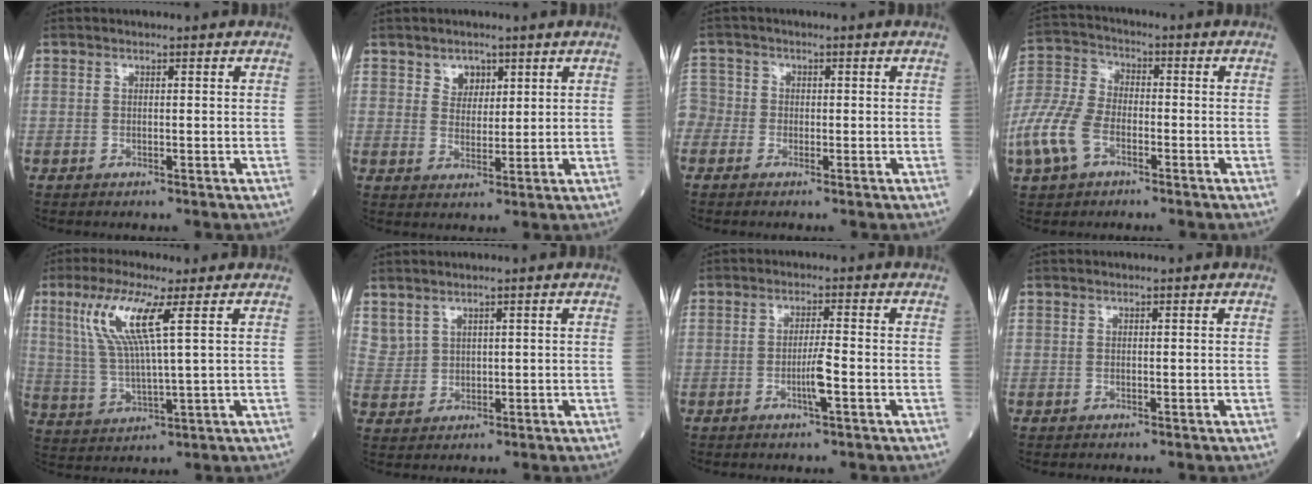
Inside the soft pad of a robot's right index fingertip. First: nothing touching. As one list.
[{"total": 3.2, "force": [1.9, 2.3, 1.2], "torque": [-0.016, 0.001, 0.033]}, {"total": 3.8, "force": [-1.4, 3.4, 0.7], "torque": [-0.019, 0.010, -0.037]}, {"total": 10.2, "force": [-4.4, 5.9, 7.1], "torque": [-0.190, 0.005, -0.092]}, {"total": 9.9, "force": [4.1, 0.3, 9.0], "torque": [-0.199, 0.003, 0.081]}, {"total": 3.3, "force": [2.7, 1.9, 0.7], "torque": [-0.015, 0.002, 0.065]}, {"total": 3.4, "force": [-1.3, -0.4, 3.2], "torque": [-0.060, -0.004, -0.024]}, {"total": 0.0}]